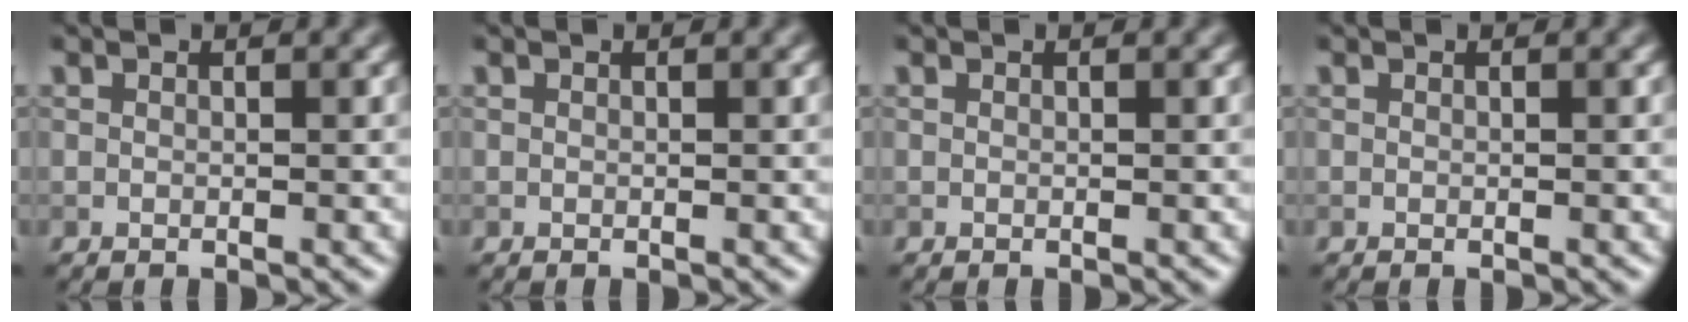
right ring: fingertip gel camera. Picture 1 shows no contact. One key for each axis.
{"total": 0.0}
{"total": 0.0}
{"total": 0.0}